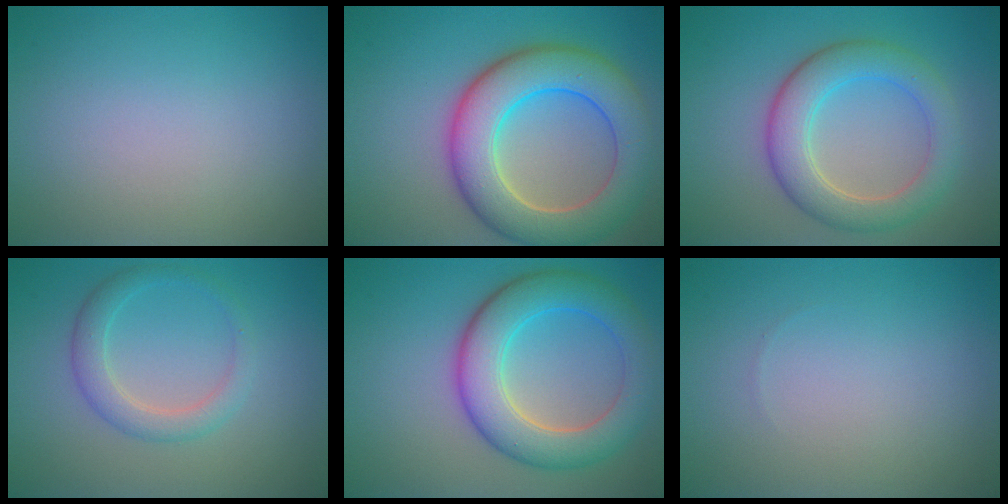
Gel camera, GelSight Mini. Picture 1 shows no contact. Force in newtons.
{"total": 9.3, "press": 9.3, "slide": 0.5}
{"total": 5.5, "press": 5.5, "slide": 0.4}
{"total": 2.7, "press": 2.7, "slide": 0.1}
{"total": 7.3, "press": 7.3, "slide": 0.1}
{"total": 0.0}